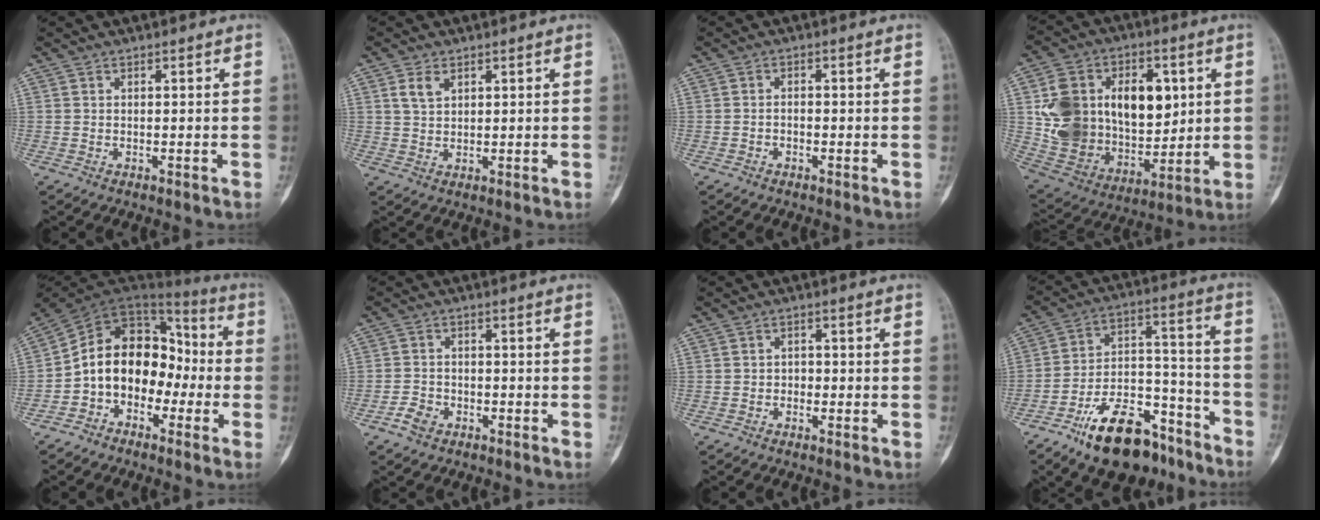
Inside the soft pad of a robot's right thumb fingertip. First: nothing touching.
{"total": 3.3, "force": [1.7, 2.0, 2.1], "torque": [-0.035, -0.003, 0.037]}
{"total": 1.1, "force": [-0.6, 0.7, 0.5], "torque": [-0.004, 0.006, -0.013]}
{"total": 23.5, "force": [4.3, 16.3, 16.4], "torque": [-0.253, -0.001, 0.097]}
{"total": 15.0, "force": [-3.4, 11.0, 9.5], "torque": [-0.124, 0.076, -0.070]}
{"total": 3.4, "force": [-2.1, 2.3, 1.4], "torque": [-0.023, 0.014, -0.040]}
{"total": 1.6, "force": [-0.8, 1.3, 0.4], "torque": [0.007, 0.008, -0.021]}
{"total": 19.5, "force": [-13.3, 9.2, 10.9], "torque": [-0.154, 0.101, -0.219]}